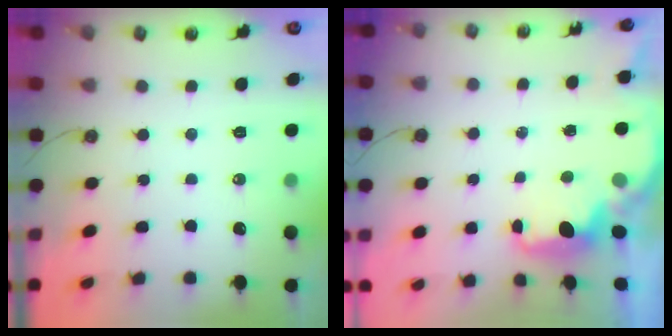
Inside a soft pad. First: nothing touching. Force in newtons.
{"total": 2.3, "press": 2.1, "slide": 0.9}